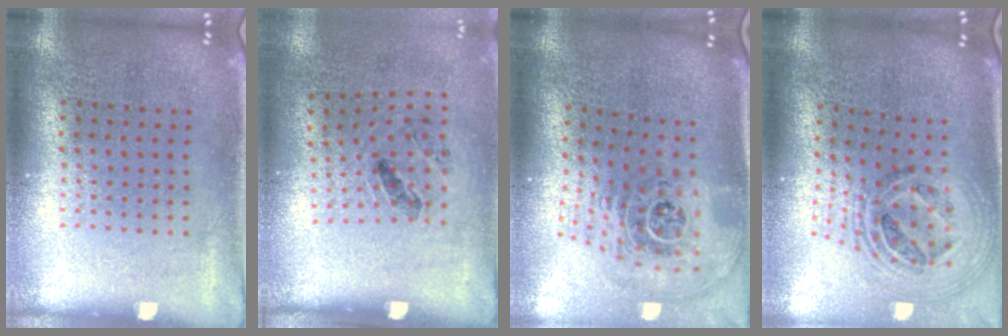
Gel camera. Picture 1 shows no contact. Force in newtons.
{"total": 1.4, "press": 0.8, "slide": 1.2}
{"total": 2.5, "press": 1.8, "slide": 1.8}
{"total": 1.9, "press": 1.5, "slide": 1.1}